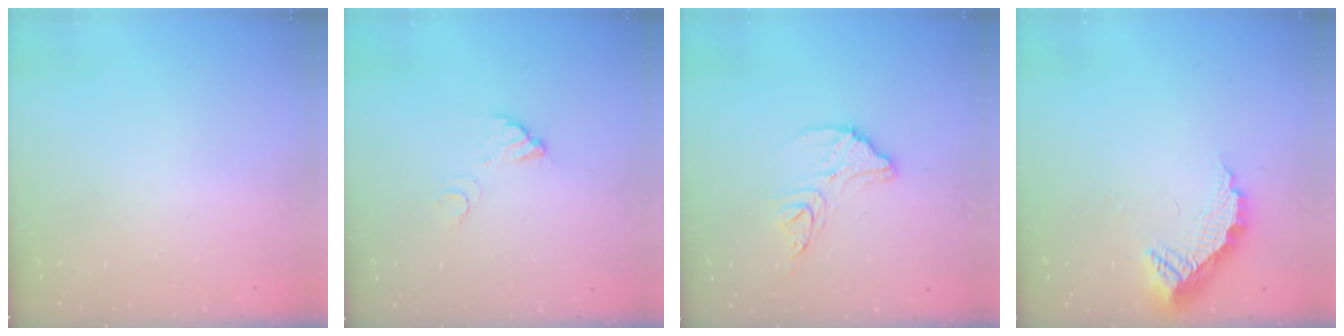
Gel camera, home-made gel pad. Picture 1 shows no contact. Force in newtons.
{"total": 3.5, "press": 3.5, "slide": 0.3}
{"total": 13.5, "press": 13.5, "slide": 1.1}
{"total": 9.4, "press": 9.4, "slide": 0.7}